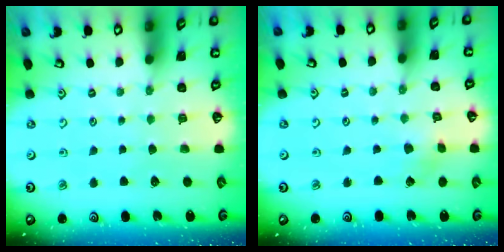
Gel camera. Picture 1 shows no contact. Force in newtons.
{"total": 1.7, "press": 1.6, "slide": 0.2}